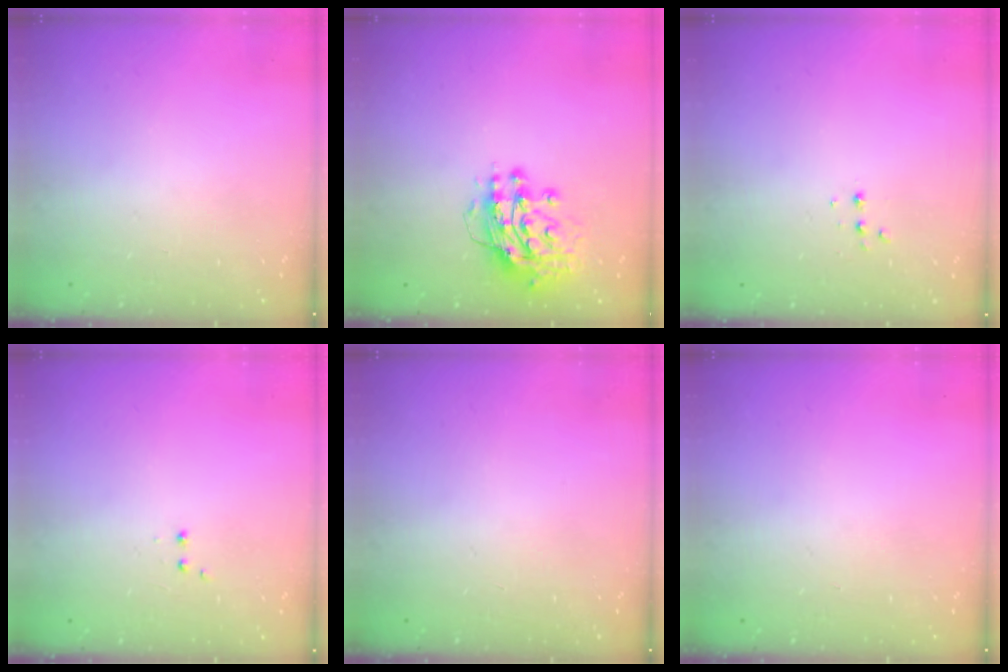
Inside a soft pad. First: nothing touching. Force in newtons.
{"total": 12.9, "press": 12.8, "slide": 1.2}
{"total": 4.1, "press": 4.0, "slide": 0.8}
{"total": 1.9, "press": 1.8, "slide": 0.5}
{"total": 0.0}
{"total": 0.0}